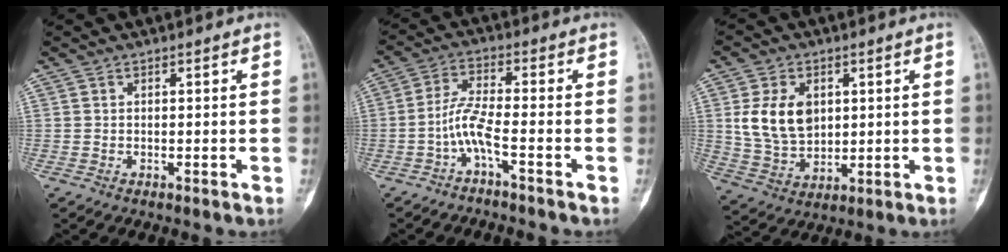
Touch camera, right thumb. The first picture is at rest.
{"total": 5.3, "force": [-2.7, 0.2, 4.6], "torque": [-0.109, 0.026, -0.058]}
{"total": 11.0, "force": [2.3, 7.7, 7.5], "torque": [-0.120, -0.011, 0.055]}